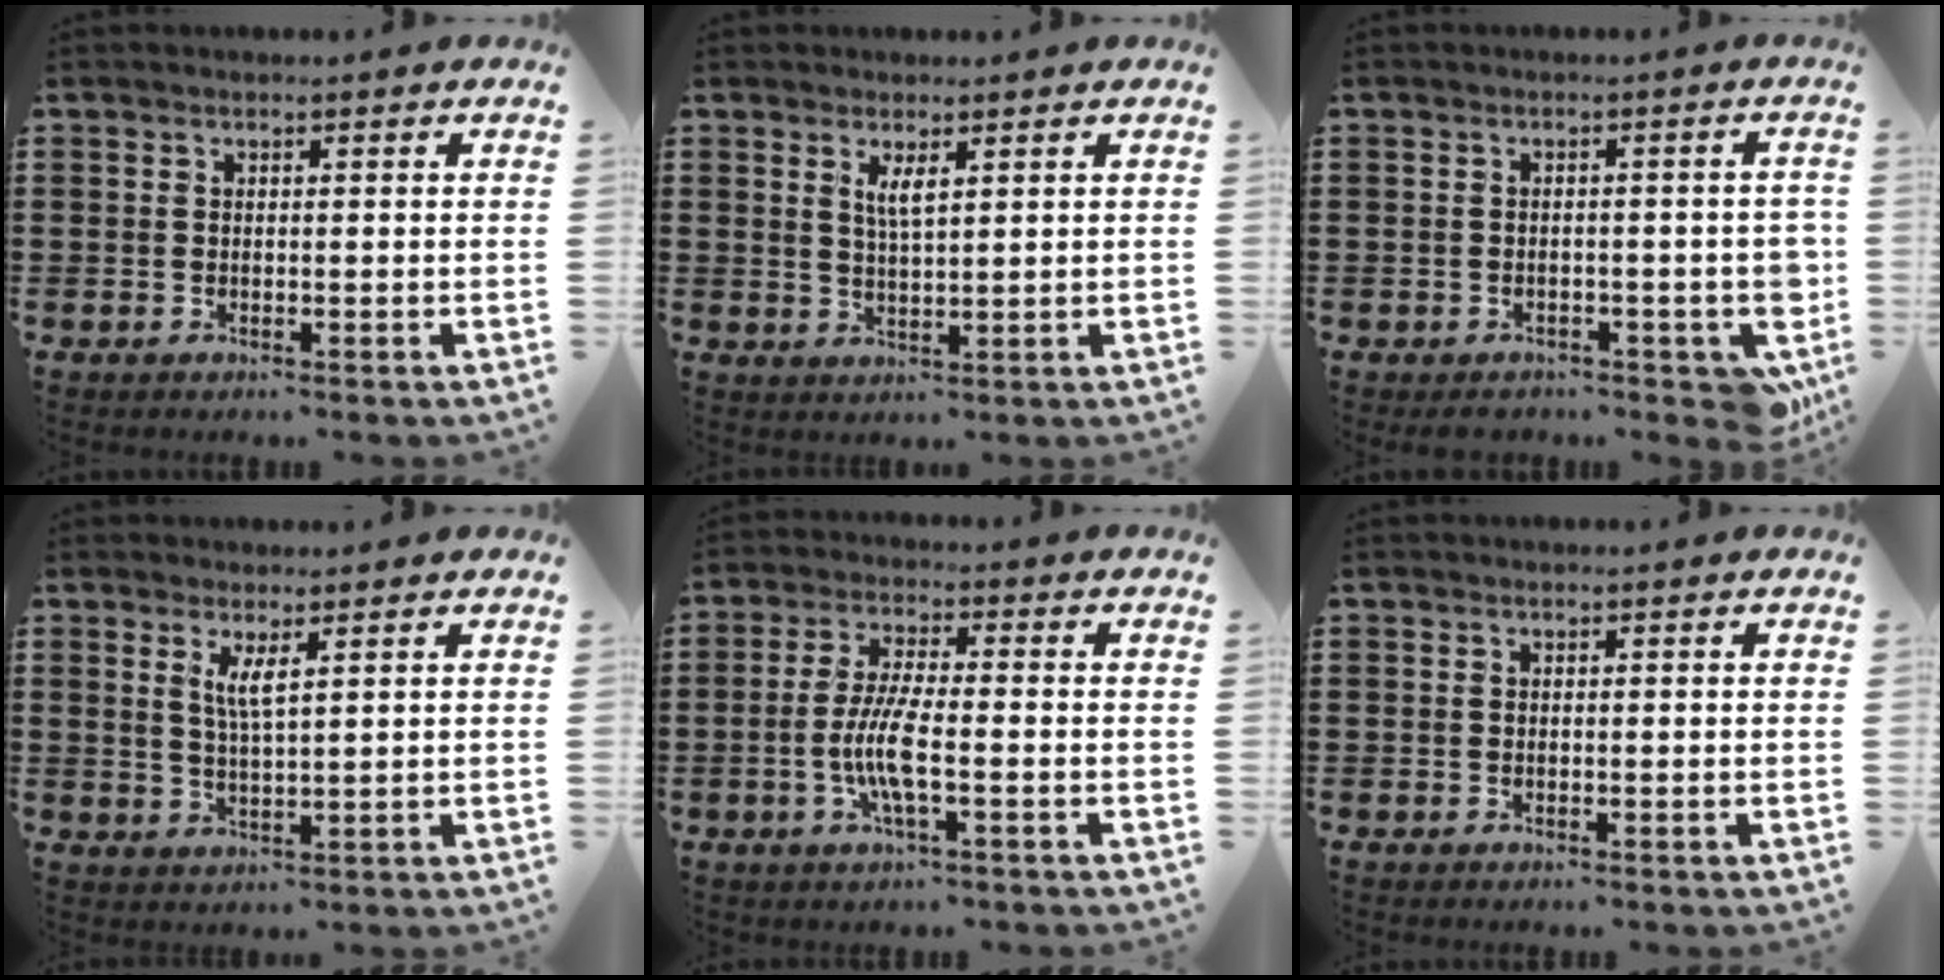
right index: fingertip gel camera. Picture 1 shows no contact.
{"total": 2.5, "force": [1.4, 0.5, 2.0], "torque": [-0.043, 0.003, 0.023]}
{"total": 3.8, "force": [-2.4, 1.9, 2.3], "torque": [-0.039, 0.006, -0.043]}
{"total": 2.9, "force": [1.6, 0.1, 2.4], "torque": [-0.052, -0.002, 0.026]}
{"total": 6.9, "force": [-1.8, 1.3, 6.6], "torque": [-0.148, -0.015, -0.042]}
{"total": 0.0}